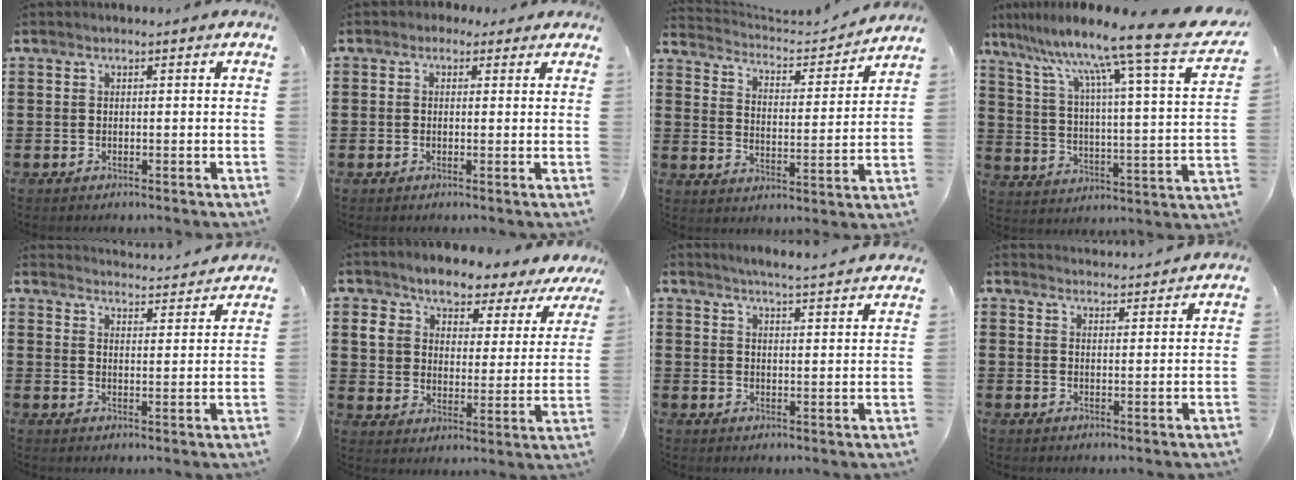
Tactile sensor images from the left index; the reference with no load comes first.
{"total": 1.8, "force": [0.8, 1.6, 0.2], "torque": [-0.003, 0.006, 0.013]}
{"total": 3.7, "force": [3.6, 0.5, 0.4], "torque": [-0.031, -0.031, 0.054]}
{"total": 11.3, "force": [9.3, -1.1, 6.4], "torque": [-0.142, -0.081, 0.137]}
{"total": 3.8, "force": [3.8, -0.3, 0.0], "torque": [-0.008, -0.032, 0.063]}
{"total": 5.6, "force": [5.0, 2.2, 1.1], "torque": [-0.060, -0.034, 0.084]}
{"total": 4.1, "force": [4.1, -0.5, 0.3], "torque": [-0.020, -0.025, 0.072]}
{"total": 2.8, "force": [2.8, 0.1, -0.1], "torque": [-0.006, -0.012, 0.053]}